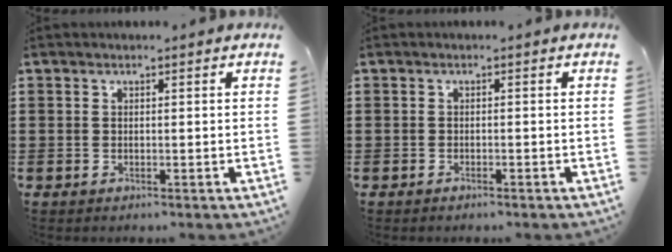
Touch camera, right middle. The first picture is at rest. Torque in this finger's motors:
{"motor_torque": [-0.08, -0.11, 0.07, -0.01]}